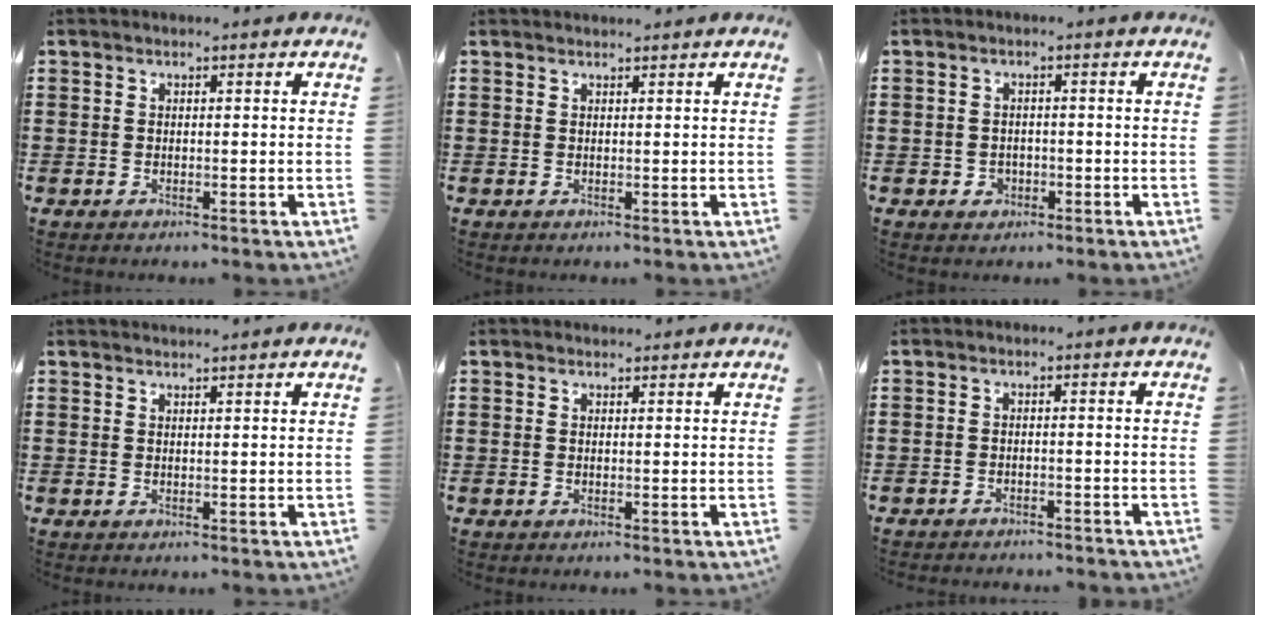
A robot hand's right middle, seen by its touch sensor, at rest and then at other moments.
{"total": 0.8, "force": [0.8, -0.2, 0.0], "torque": [-0.001, -0.001, 0.016]}
{"total": 1.2, "force": [-0.5, 1.1, 0.3], "torque": [-0.010, 0.002, -0.012]}
{"total": 1.2, "force": [1.2, -0.2, 0.0], "torque": [-0.002, -0.002, 0.024]}
{"total": 0.8, "force": [0.8, 0.0, -0.1], "torque": [-0.001, 0.000, 0.017]}
{"total": 1.4, "force": [-1.4, 0.0, 0.0], "torque": [-0.003, 0.002, -0.029]}